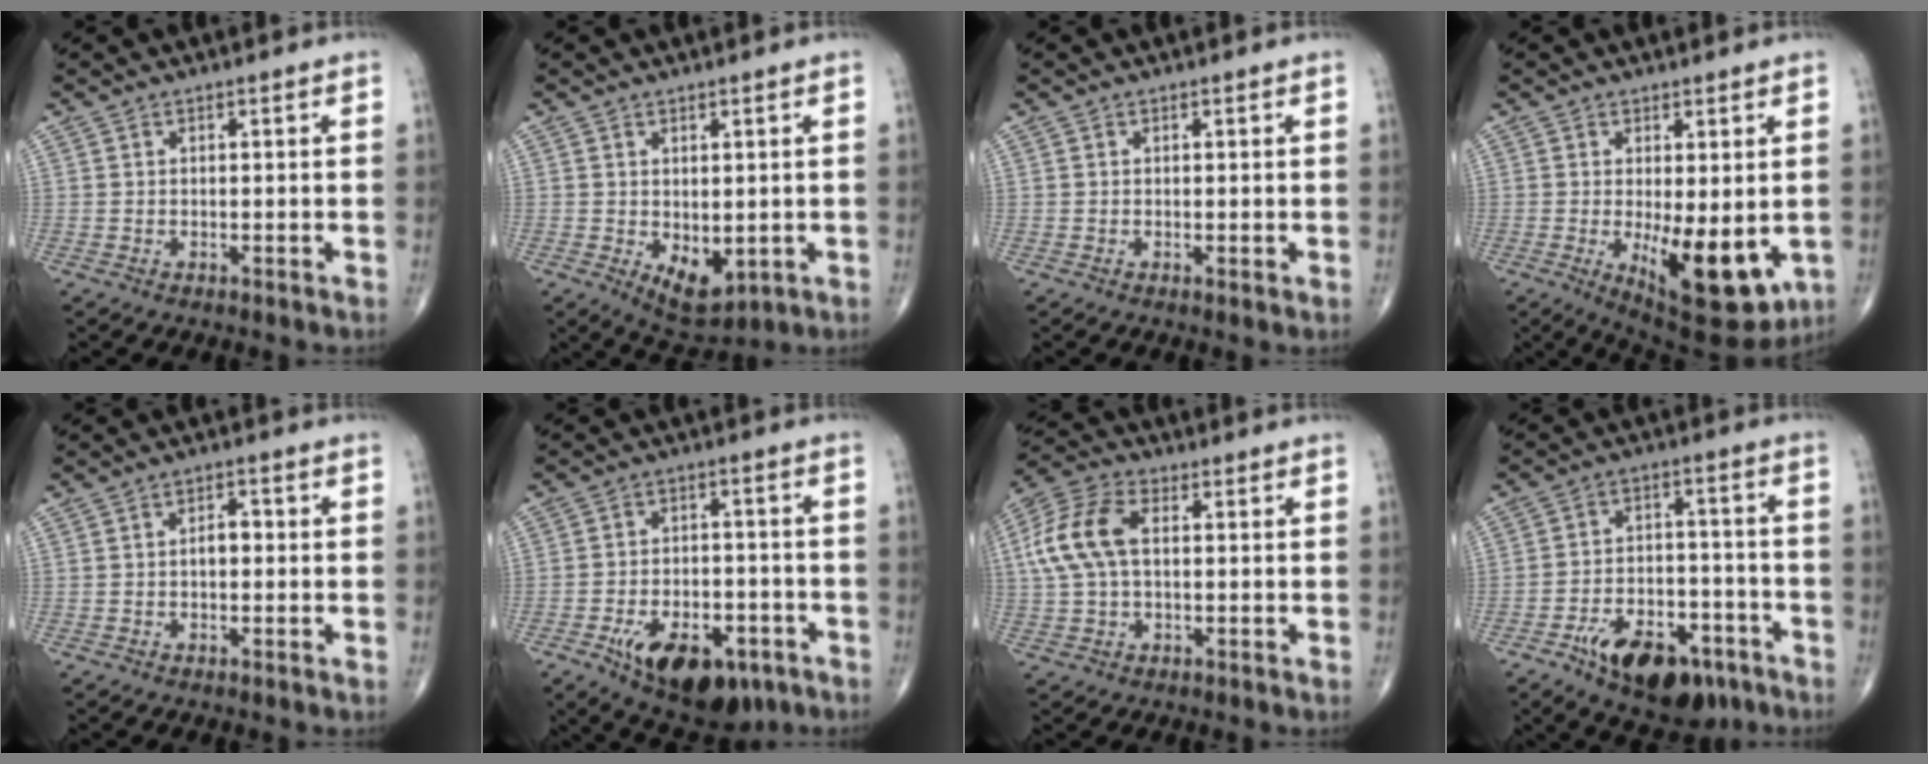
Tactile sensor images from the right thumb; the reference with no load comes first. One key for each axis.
{"total": 6.7, "fx": -1.1, "fy": 3.7, "fz": 5.4, "tx": -0.065, "ty": -0.010, "tz": 0.001}
{"total": 0.6, "fx": 0.0, "fy": 0.1, "fz": 0.6, "tx": -0.013, "ty": -0.003, "tz": -0.001}
{"total": 13.2, "fx": -2.6, "fy": 5.2, "fz": 11.9, "tx": -0.156, "ty": -0.028, "tz": -0.020}
{"total": 2.7, "fx": -0.2, "fy": 1.6, "fz": 2.2, "tx": -0.025, "ty": 0.010, "tz": -0.007}
{"total": 15.9, "fx": -8.0, "fy": 8.5, "fz": 10.8, "tx": -0.140, "ty": 0.029, "tz": -0.110}
{"total": 11.6, "fx": 1.4, "fy": 6.8, "fz": 9.3, "tx": -0.208, "ty": 0.028, "tz": 0.022}
{"total": 16.4, "fx": -9.3, "fy": 8.6, "fz": 10.4, "tx": -0.134, "ty": 0.057, "tz": -0.136}